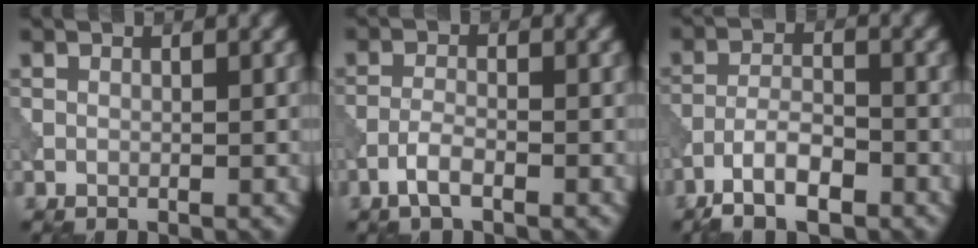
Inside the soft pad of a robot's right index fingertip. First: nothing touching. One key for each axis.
{"total": 2.1, "fx": -1.3, "fy": 0.5, "fz": 1.5, "tx": -0.033, "ty": 0.004, "tz": -0.032}
{"total": 5.0, "fx": -3.4, "fy": 1.7, "fz": 3.3, "tx": -0.059, "ty": 0.001, "tz": -0.067}